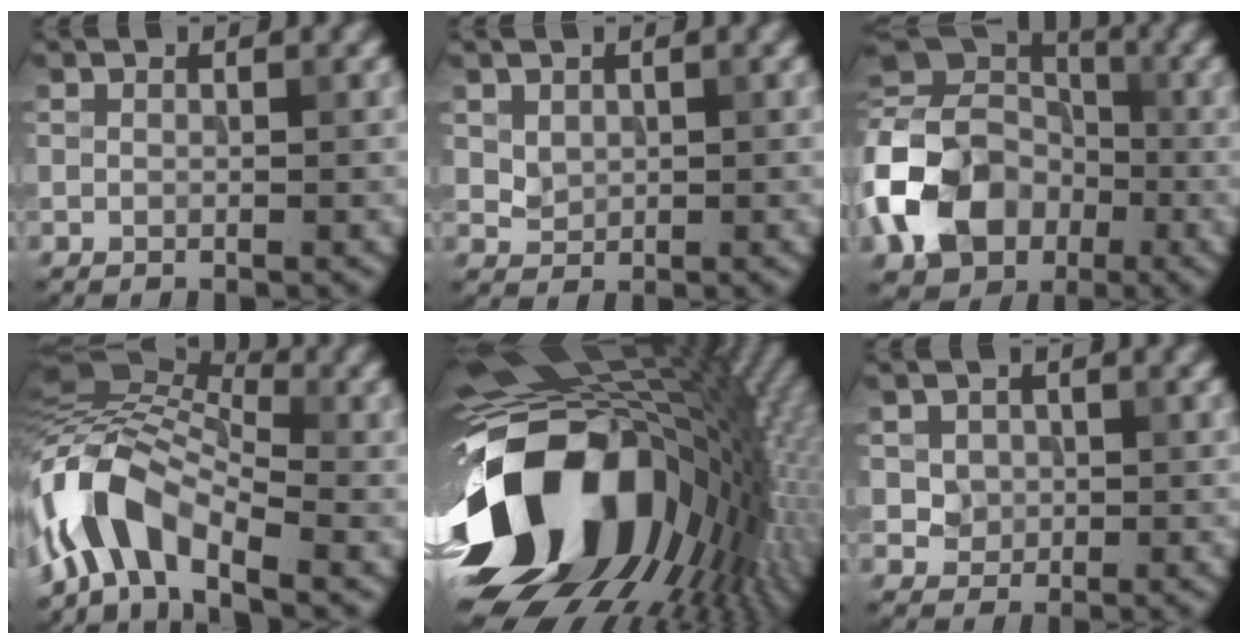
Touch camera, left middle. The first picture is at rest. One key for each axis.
{"total": 1.3, "fx": 0.4, "fy": 1.0, "fz": 0.6, "tx": -0.015, "ty": -0.005, "tz": 0.014}
{"total": 11.5, "fx": -3.5, "fy": 9.0, "fz": 6.1, "tx": -0.135, "ty": 0.001, "tz": -0.082}
{"total": 8.2, "fx": -3.6, "fy": 4.1, "fz": 6.0, "tx": -0.113, "ty": 0.022, "tz": -0.090}
{"total": 18.5, "fx": -3.6, "fy": 12.0, "fz": 13.5, "tx": -0.253, "ty": -0.003, "tz": -0.072}
{"total": 2.0, "fx": 0.2, "fy": 1.8, "fz": 0.8, "tx": -0.020, "ty": -0.007, "tz": 0.023}